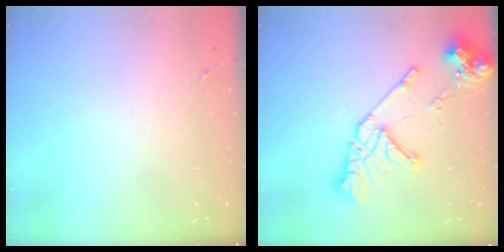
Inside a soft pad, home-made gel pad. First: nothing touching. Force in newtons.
{"total": 16.1, "press": 16.0, "slide": 2.0}